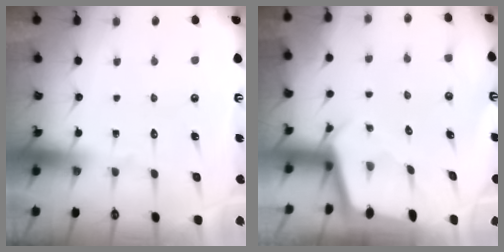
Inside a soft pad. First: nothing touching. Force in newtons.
{"total": 2.3, "press": 2.3, "slide": 0.2}